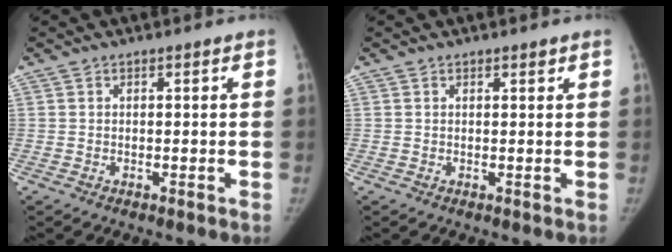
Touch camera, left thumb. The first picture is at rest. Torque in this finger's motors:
{"motor_torque": [0.36, -0.07, -0.13, 0.24, 0.09]}